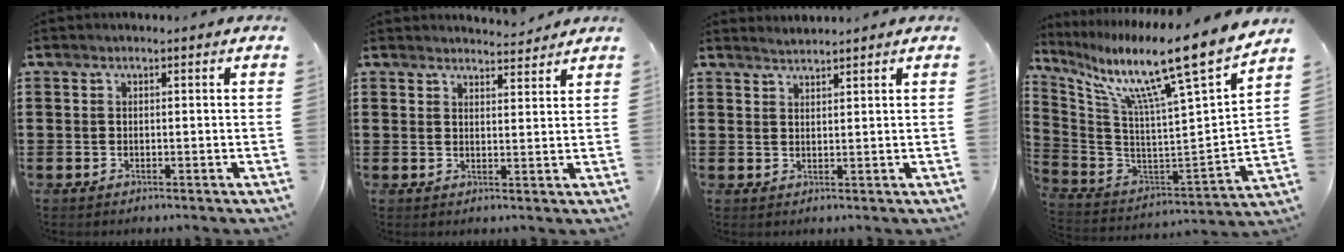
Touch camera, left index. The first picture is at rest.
{"total": 3.0, "force": [2.9, 0.1, 0.2], "torque": [-0.005, -0.017, 0.054]}
{"total": 1.4, "force": [1.3, -0.4, -0.1], "torque": [-0.001, 0.001, 0.026]}
{"total": 13.6, "force": [10.0, -0.4, 9.2], "torque": [-0.180, -0.087, 0.148]}